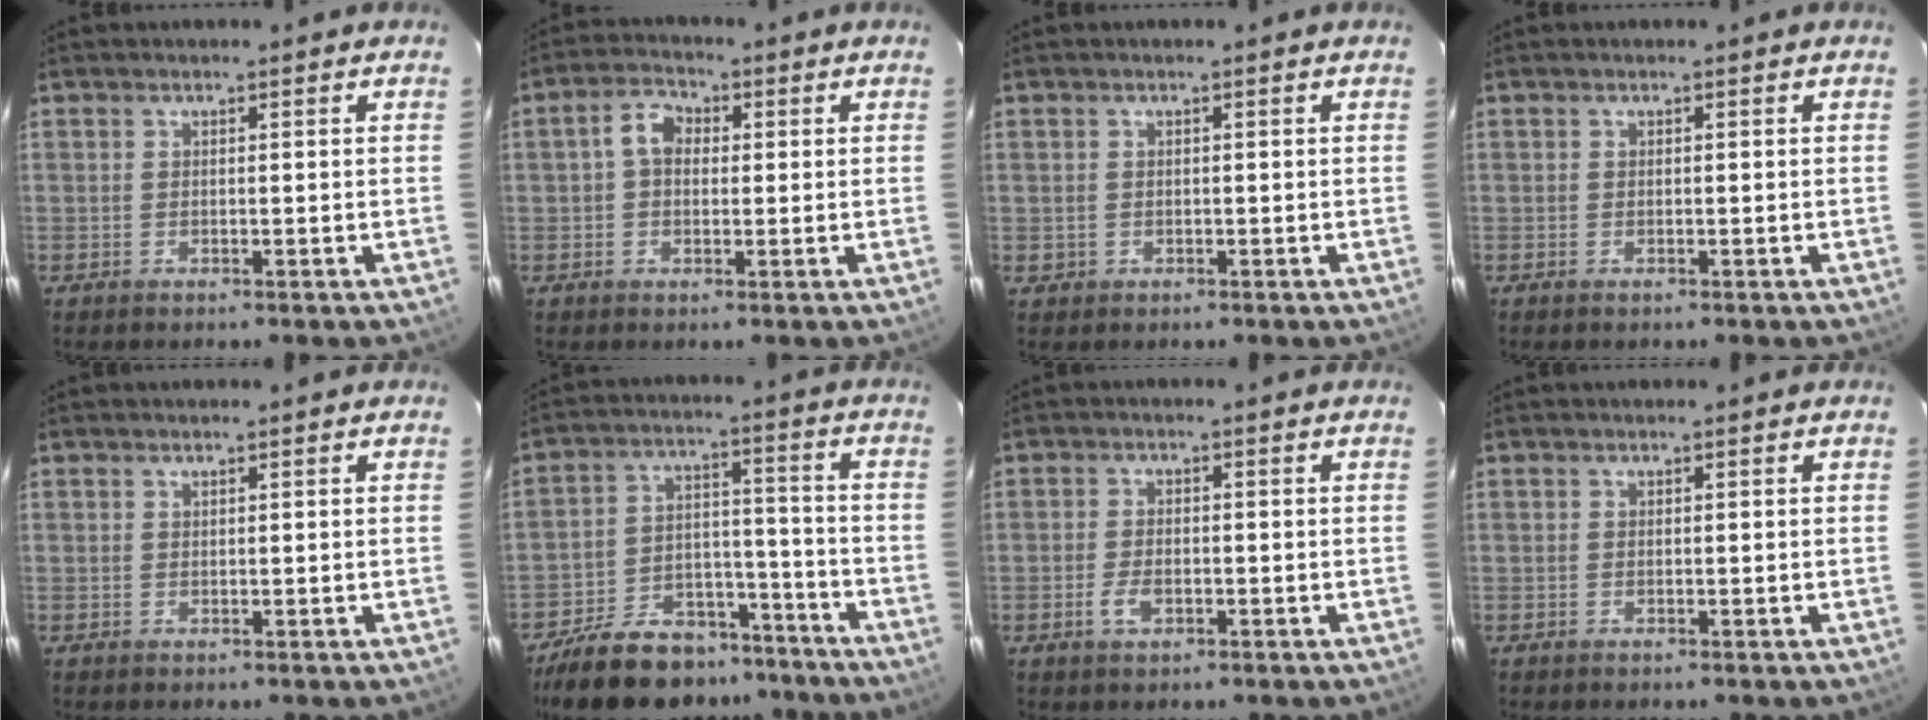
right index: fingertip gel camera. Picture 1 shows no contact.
{"total": 4.7, "force": [0.5, 3.5, 3.0], "torque": [-0.058, 0.020, 0.007]}
{"total": 1.3, "force": [-0.1, 1.3, 0.1], "torque": [0.000, 0.002, 0.001]}
{"total": 0.0}
{"total": 0.0}
{"total": 20.2, "force": [-16.2, 9.2, 7.7], "torque": [-0.174, 0.033, -0.231]}
{"total": 3.4, "force": [-1.4, 1.9, 2.4], "torque": [-0.054, -0.001, -0.025]}
{"total": 0.0}